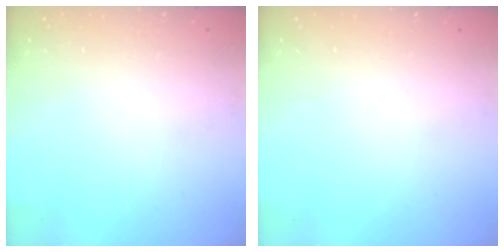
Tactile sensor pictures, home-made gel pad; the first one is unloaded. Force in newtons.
{"total": 2.7, "press": 2.0, "slide": 1.8}